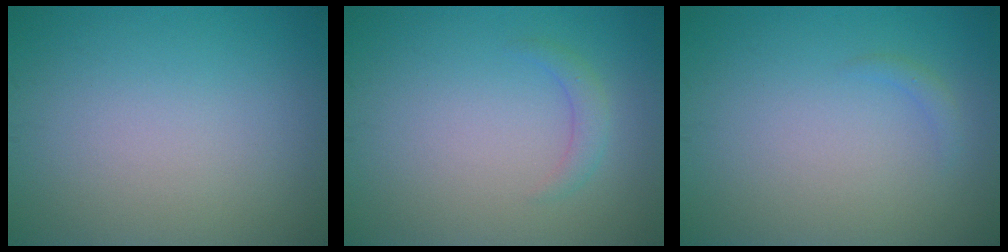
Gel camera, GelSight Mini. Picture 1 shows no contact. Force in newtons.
{"total": 1.4, "press": 1.4, "slide": 0.0}
{"total": 0.8, "press": 0.8, "slide": 0.1}